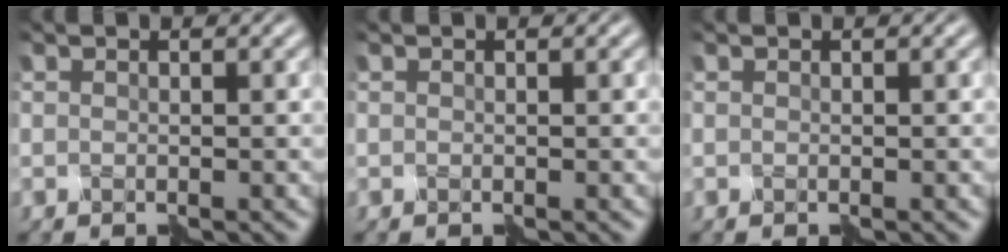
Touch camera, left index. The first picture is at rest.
{"total": 0.0}
{"total": 0.0}